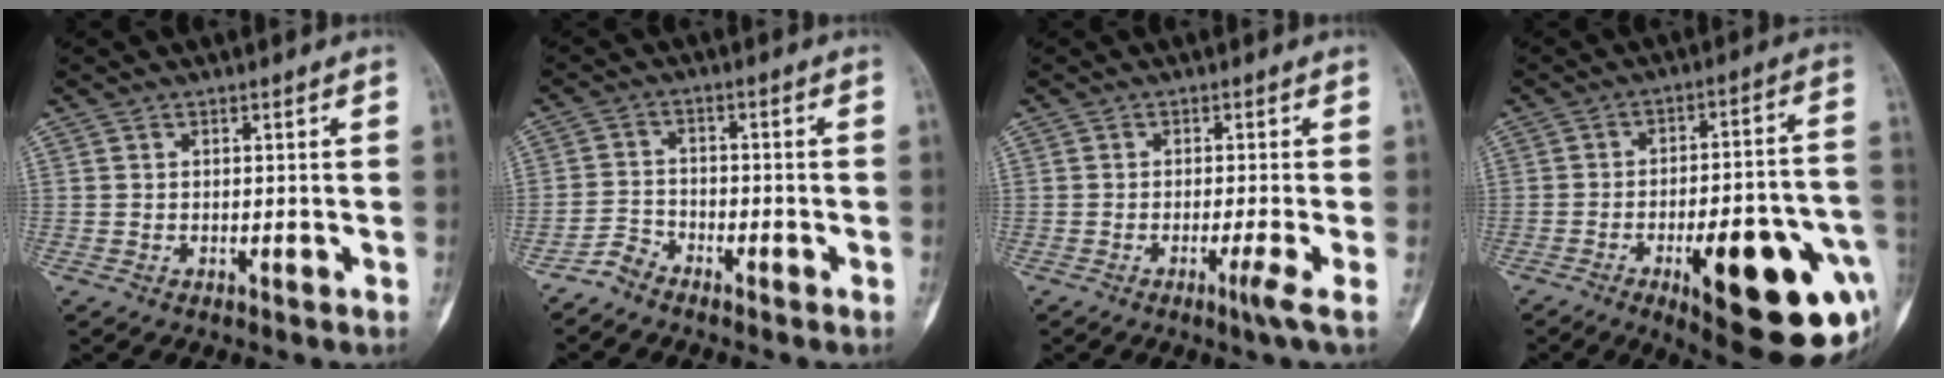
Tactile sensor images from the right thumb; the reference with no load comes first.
{"total": 3.2, "force": [-3.0, 1.2, 0.2], "torque": [-0.002, 0.008, -0.065]}
{"total": 2.8, "force": [-1.3, -0.9, 2.3], "torque": [-0.053, -0.007, -0.027]}
{"total": 24.3, "force": [-8.7, 7.8, 21.3], "torque": [-0.228, 0.028, -0.102]}